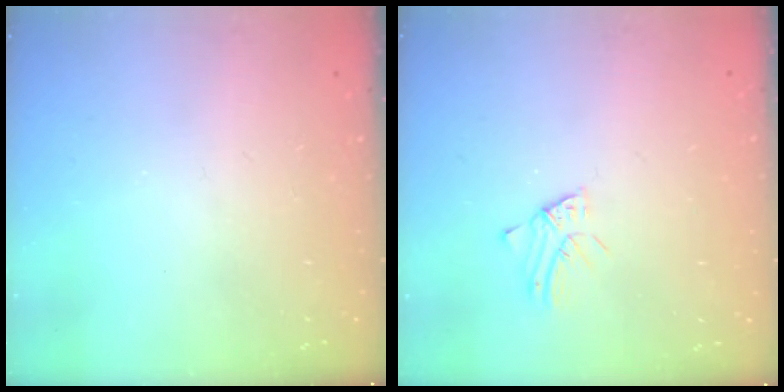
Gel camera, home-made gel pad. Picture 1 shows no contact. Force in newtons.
{"total": 1.6, "press": 1.6, "slide": 0.1}